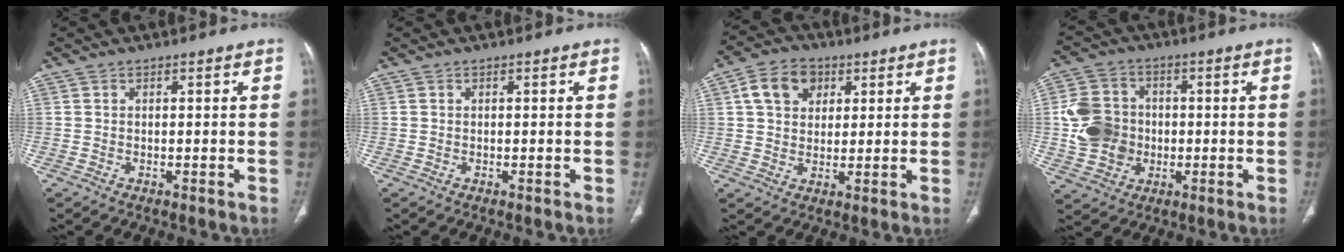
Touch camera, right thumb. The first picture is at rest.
{"total": 0.0}
{"total": 8.6, "force": [3.1, 6.6, 4.6], "torque": [-0.057, -0.001, 0.049]}
{"total": 11.3, "force": [-0.6, 9.8, 5.5], "torque": [-0.087, 0.014, -0.010]}